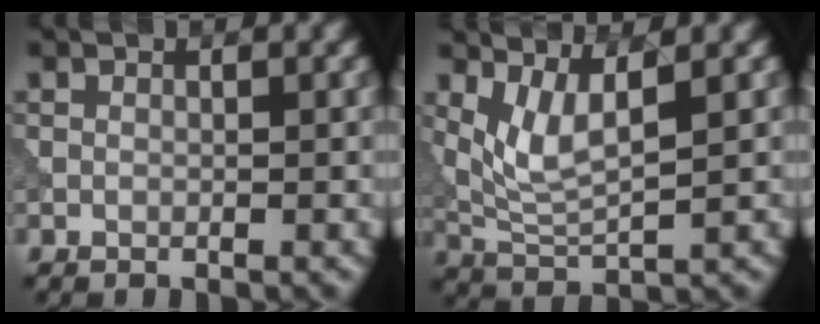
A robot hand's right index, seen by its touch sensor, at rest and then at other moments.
{"total": 3.6, "force": [1.4, 1.0, 3.2], "torque": [-0.076, -0.010, 0.037]}